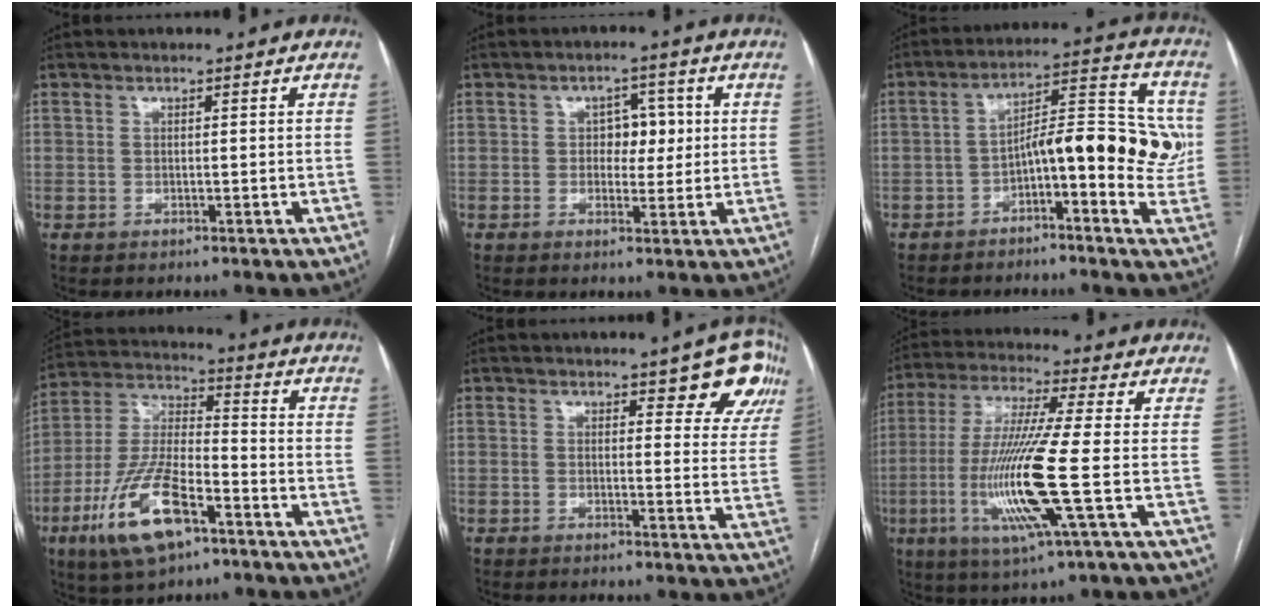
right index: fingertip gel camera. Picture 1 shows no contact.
{"total": 4.5, "force": [0.5, 2.9, 3.4], "torque": [-0.042, 0.011, 0.009]}
{"total": 13.2, "force": [-1.7, 3.9, 12.5], "torque": [-0.180, 0.043, -0.023]}
{"total": 15.1, "force": [-7.7, 5.0, 12.0], "torque": [-0.258, -0.004, -0.137]}
{"total": 8.0, "force": [4.7, 2.8, 5.9], "torque": [-0.054, -0.003, 0.040]}
{"total": 14.5, "force": [-3.3, -0.7, 14.1], "torque": [-0.295, -0.020, -0.070]}